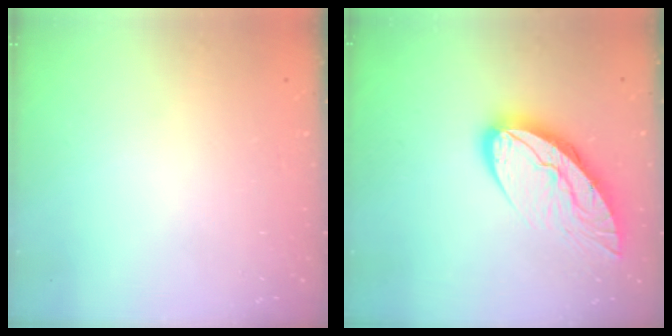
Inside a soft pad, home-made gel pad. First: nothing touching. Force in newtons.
{"total": 12.3, "press": 12.2, "slide": 1.1}